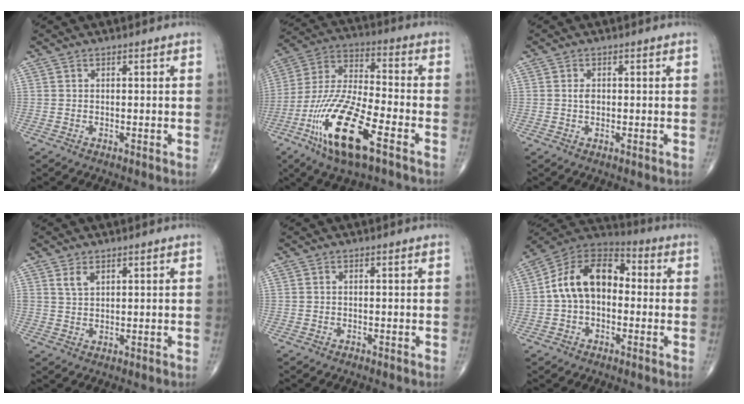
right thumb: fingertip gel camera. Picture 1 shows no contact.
{"total": 19.0, "force": [-9.2, 5.6, 15.7], "torque": [-0.332, 0.030, -0.169]}
{"total": 1.6, "force": [0.1, 1.0, 1.3], "torque": [-0.023, 0.000, 0.001]}
{"total": 2.6, "force": [1.5, 1.4, 1.5], "torque": [-0.026, -0.005, 0.035]}
{"total": 0.0}
{"total": 14.2, "force": [0.0, 9.5, 10.6], "torque": [-0.164, 0.042, -0.017]}